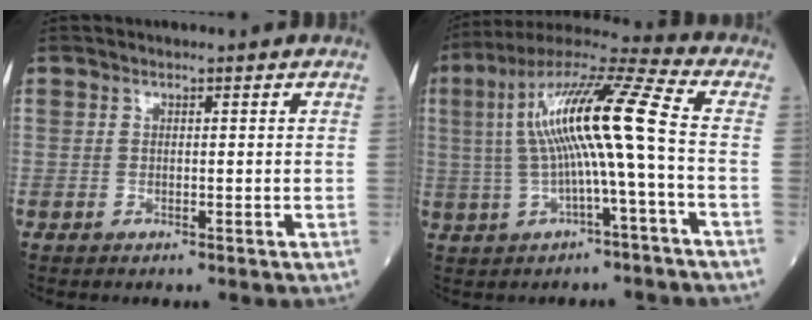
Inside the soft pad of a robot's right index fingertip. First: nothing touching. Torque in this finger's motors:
{"motor_torque": [1.66, -0.26, 0.99, 0.21]}